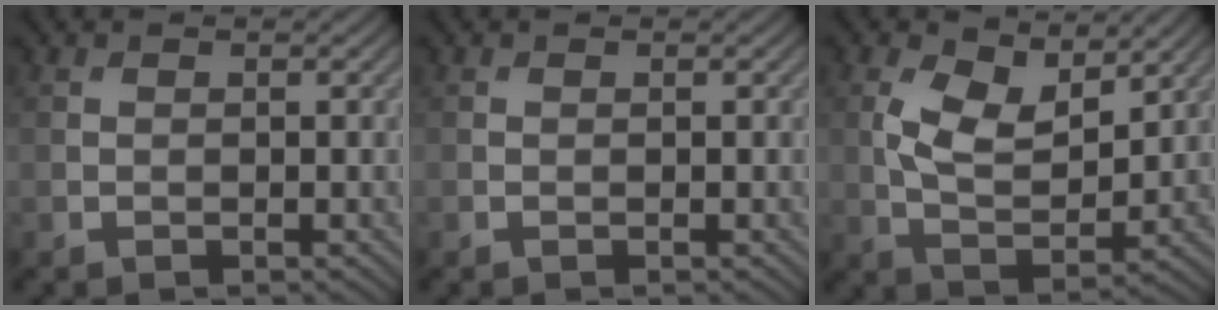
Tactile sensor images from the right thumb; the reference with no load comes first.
{"total": 0.0}
{"total": 7.8, "force": [3.4, 3.9, 5.9], "torque": [-0.119, -0.004, 0.062]}